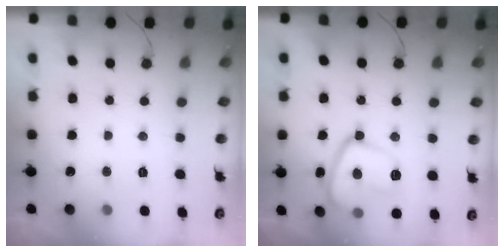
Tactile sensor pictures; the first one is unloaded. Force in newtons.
{"total": 13.7, "press": 13.7, "slide": 0.9}